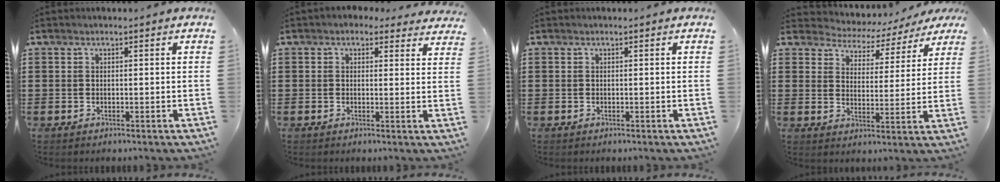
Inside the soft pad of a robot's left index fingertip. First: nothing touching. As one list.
[{"total": 2.0, "force": [1.6, 1.1, 0.5], "torque": [-0.008, 0.001, 0.026]}, {"total": 0.0}, {"total": 3.4, "force": [3.3, 0.7, -0.1], "torque": [-0.024, -0.026, 0.050]}]